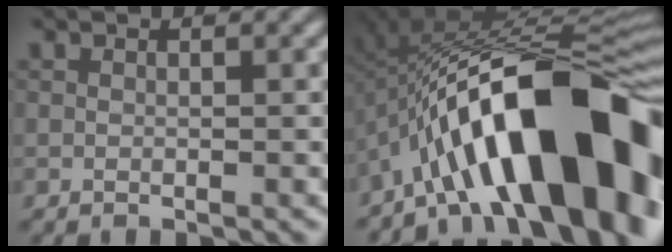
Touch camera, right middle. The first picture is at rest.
{"total": 16.6, "force": [-6.8, 6.0, 13.9], "torque": [-0.180, 0.057, -0.118]}